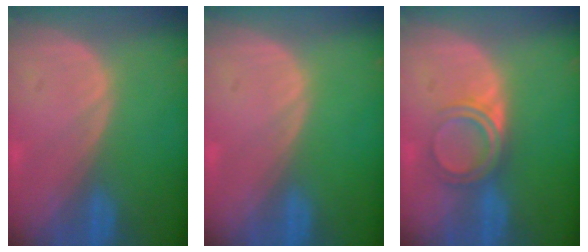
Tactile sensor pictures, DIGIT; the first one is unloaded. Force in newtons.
{"total": 0.0}
{"total": 4.7, "press": 4.2, "slide": 2.1}